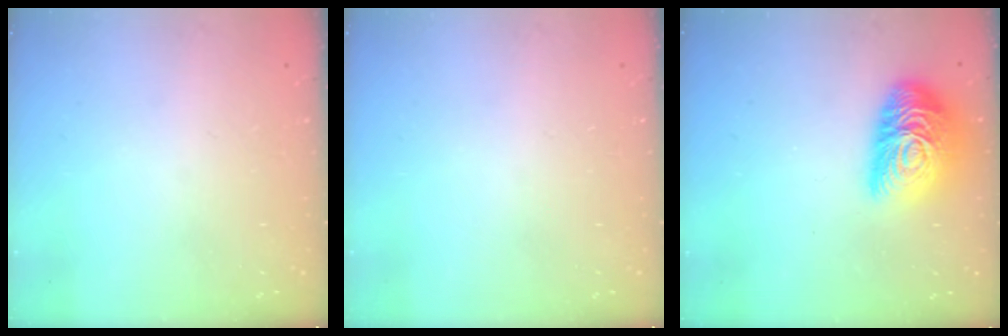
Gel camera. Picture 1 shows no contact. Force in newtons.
{"total": 0.0}
{"total": 17.5, "press": 17.4, "slide": 1.5}